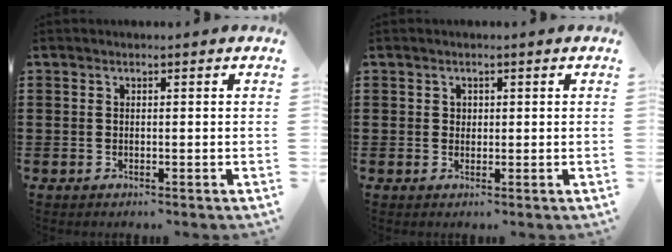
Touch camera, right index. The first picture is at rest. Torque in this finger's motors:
{"motor_torque": [0.13, 0.29, 0.10, 0.02]}